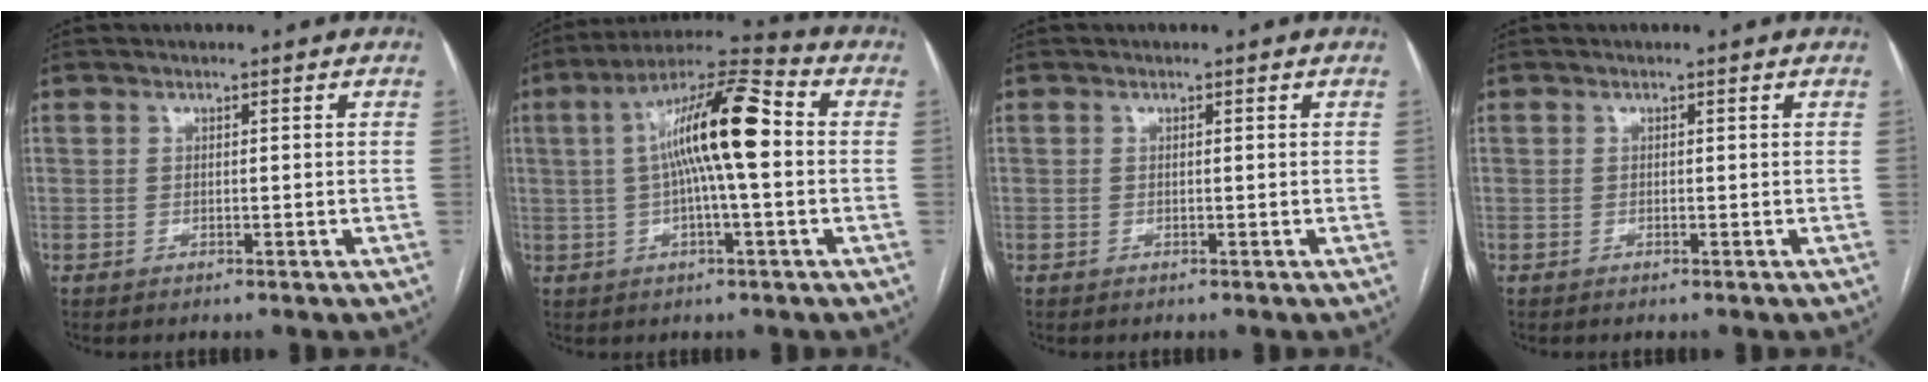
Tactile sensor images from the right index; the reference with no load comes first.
{"total": 13.5, "force": [1.1, 1.7, 13.3], "torque": [-0.235, 0.033, 0.012]}
{"total": 0.0}
{"total": 0.0}